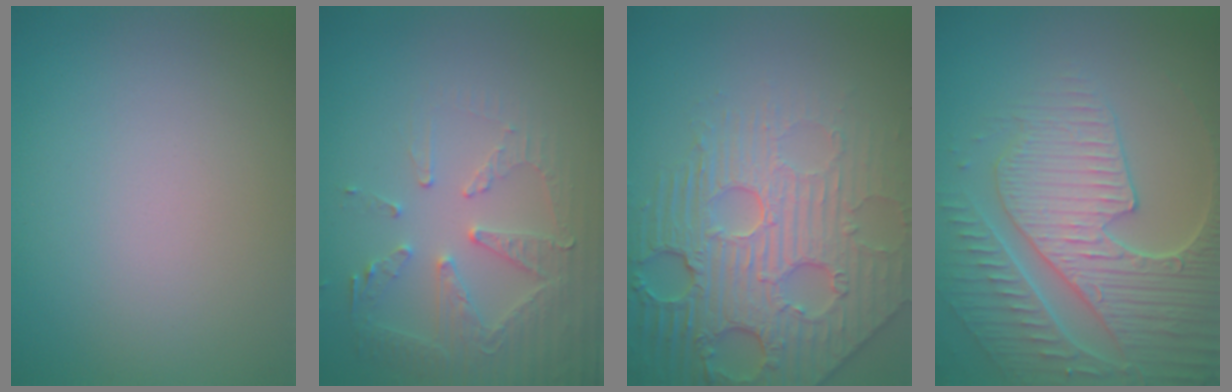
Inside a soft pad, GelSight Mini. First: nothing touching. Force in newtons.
{"total": 4.5, "press": 3.5, "slide": 2.9}
{"total": 7.2, "press": 5.7, "slide": 4.5}
{"total": 7.9, "press": 6.1, "slide": 5.1}